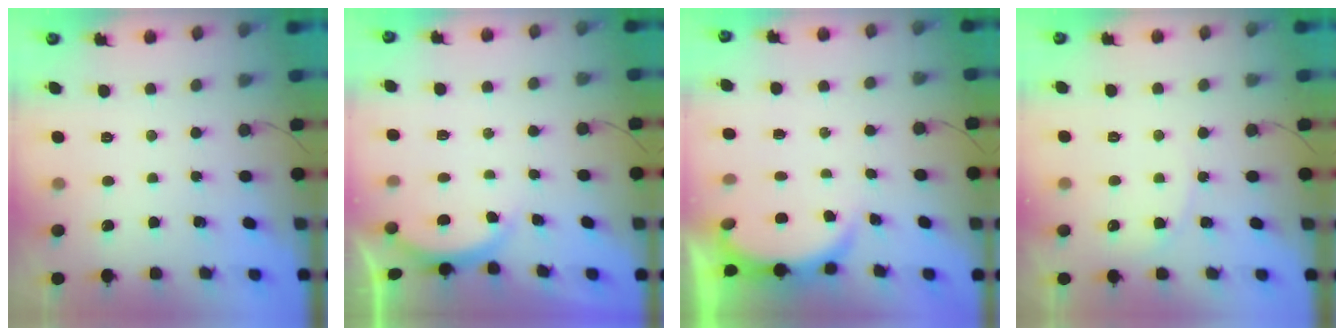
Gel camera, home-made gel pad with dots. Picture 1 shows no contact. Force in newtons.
{"total": 1.7, "press": 1.7, "slide": 0.4}
{"total": 2.8, "press": 2.7, "slide": 0.6}
{"total": 3.8, "press": 3.8, "slide": 0.3}